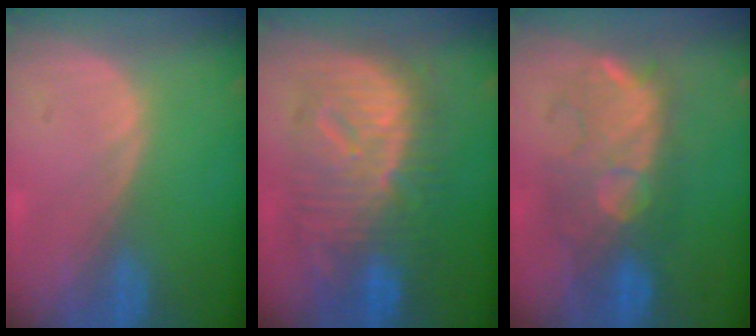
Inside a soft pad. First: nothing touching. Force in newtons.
{"total": 12.6, "press": 12.5, "slide": 1.2}
{"total": 9.0, "press": 9.0, "slide": 1.2}